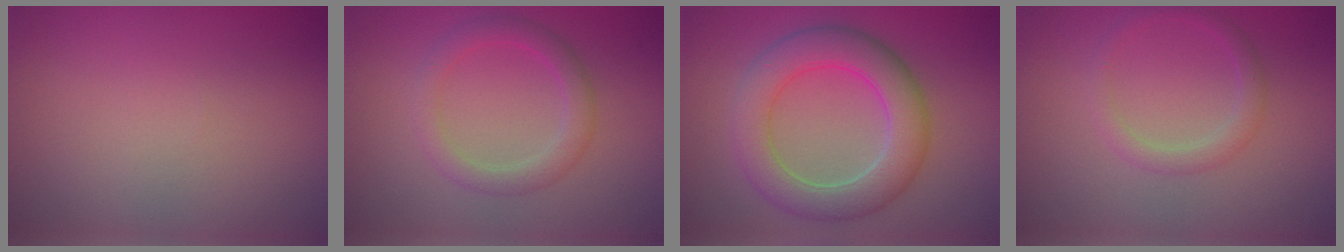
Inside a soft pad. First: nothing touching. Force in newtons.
{"total": 2.7, "press": 2.6, "slide": 0.1}
{"total": 6.3, "press": 6.3, "slide": 0.5}
{"total": 1.9, "press": 1.8, "slide": 0.1}